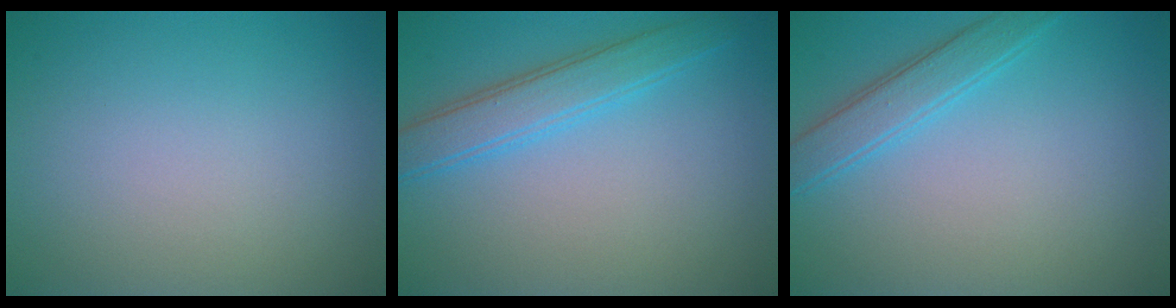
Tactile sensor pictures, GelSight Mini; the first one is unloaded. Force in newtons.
{"total": 3.6, "press": 3.6, "slide": 0.1}
{"total": 2.8, "press": 2.8, "slide": 0.2}